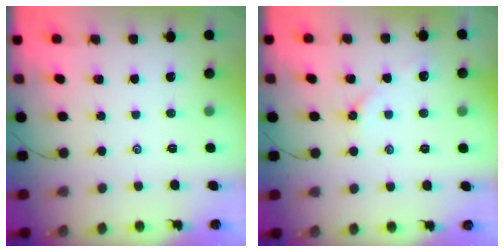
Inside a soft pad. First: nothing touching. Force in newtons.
{"total": 2.2, "press": 2.1, "slide": 0.6}